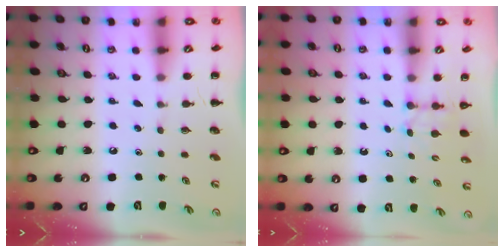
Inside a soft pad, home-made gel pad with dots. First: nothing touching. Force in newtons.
{"total": 2.8, "press": 2.6, "slide": 1.1}